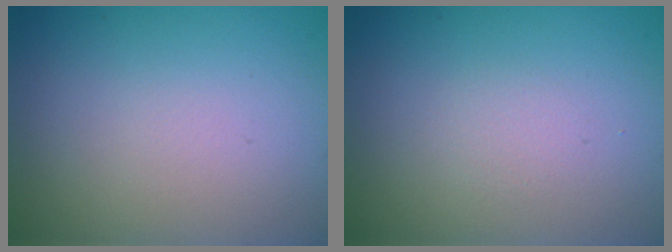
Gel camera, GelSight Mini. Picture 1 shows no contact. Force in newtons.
{"total": 0.7, "press": 0.7, "slide": 0.0}